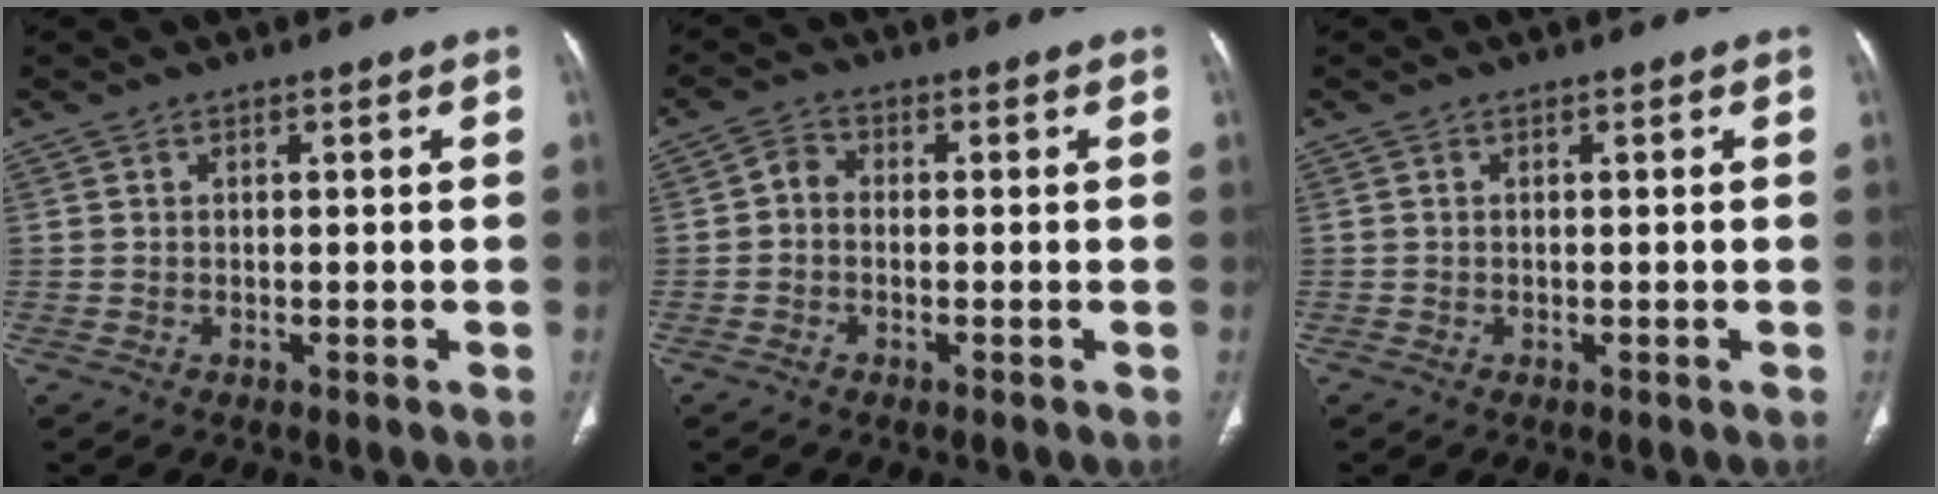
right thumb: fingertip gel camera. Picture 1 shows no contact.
{"total": 2.8, "force": [-0.6, 2.1, 1.7], "torque": [-0.024, 0.009, -0.023]}
{"total": 0.0}